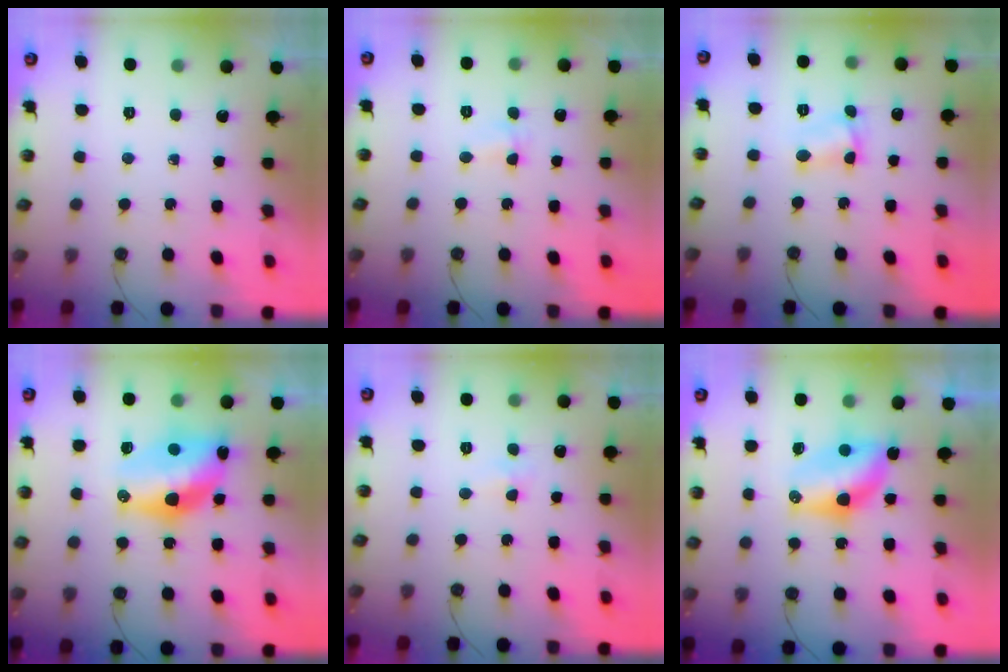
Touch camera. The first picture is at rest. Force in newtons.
{"total": 2.5, "press": 2.1, "slide": 1.4}
{"total": 3.2, "press": 3.1, "slide": 0.4}
{"total": 14.3, "press": 13.7, "slide": 4.0}
{"total": 3.6, "press": 3.5, "slide": 0.9}
{"total": 9.2, "press": 8.2, "slide": 4.3}